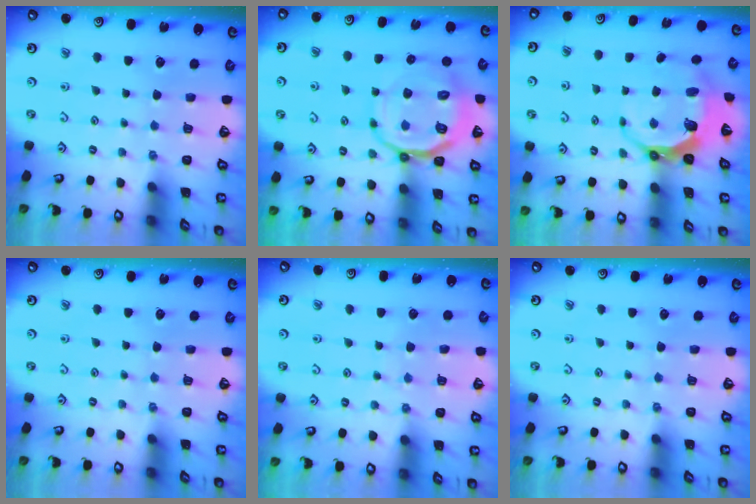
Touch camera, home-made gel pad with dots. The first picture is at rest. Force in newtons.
{"total": 13.9, "press": 13.7, "slide": 2.6}
{"total": 7.6, "press": 6.2, "slide": 4.3}
{"total": 0.0}
{"total": 4.6, "press": 4.5, "slide": 0.6}
{"total": 0.0}